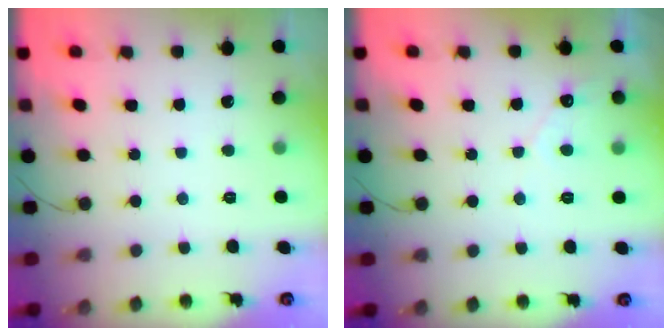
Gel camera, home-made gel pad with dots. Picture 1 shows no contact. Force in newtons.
{"total": 2.8, "press": 2.8, "slide": 0.1}